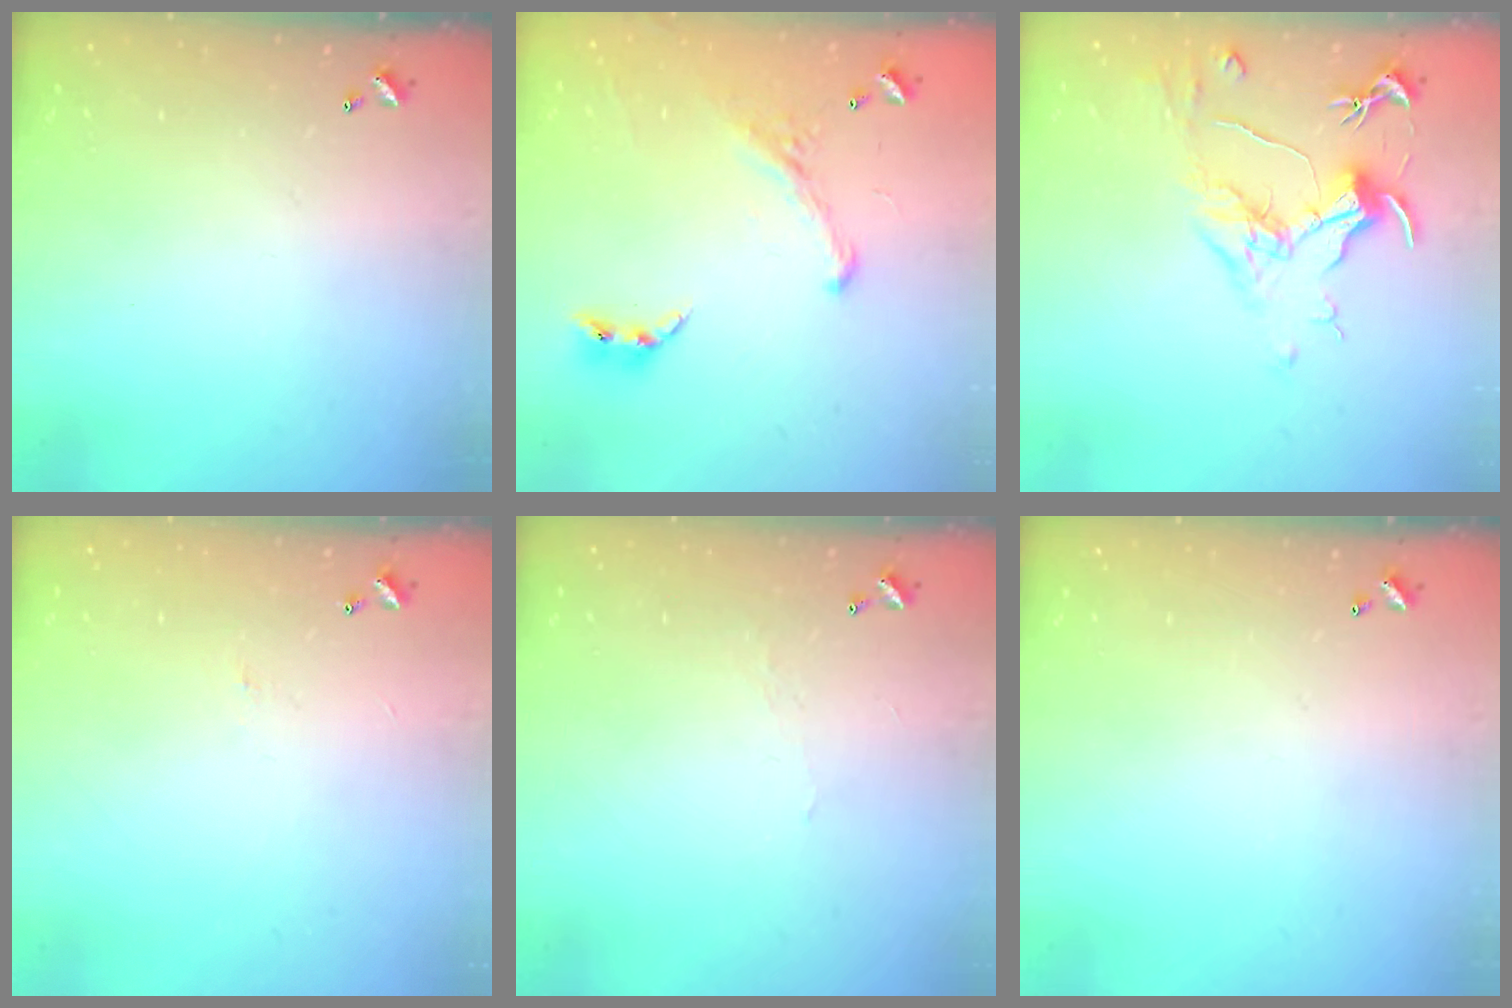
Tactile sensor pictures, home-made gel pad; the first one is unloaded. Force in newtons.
{"total": 1.6, "press": 1.1, "slide": 1.2}
{"total": 1.6, "press": 1.4, "slide": 0.7}
{"total": 1.8, "press": 1.7, "slide": 0.6}
{"total": 1.7, "press": 1.7, "slide": 0.4}
{"total": 0.0}